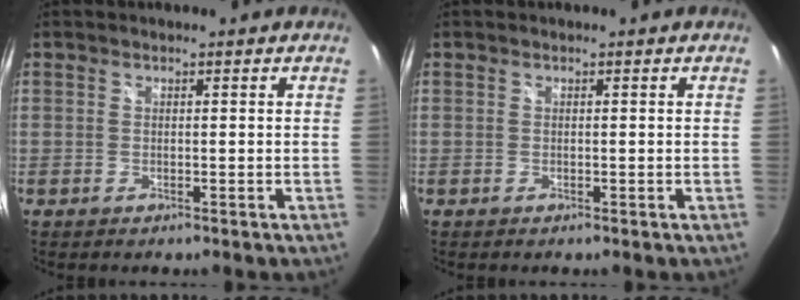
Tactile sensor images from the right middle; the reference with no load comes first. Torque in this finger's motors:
{"motor_torque": [0.20, -0.21, 0.01, 0.01]}